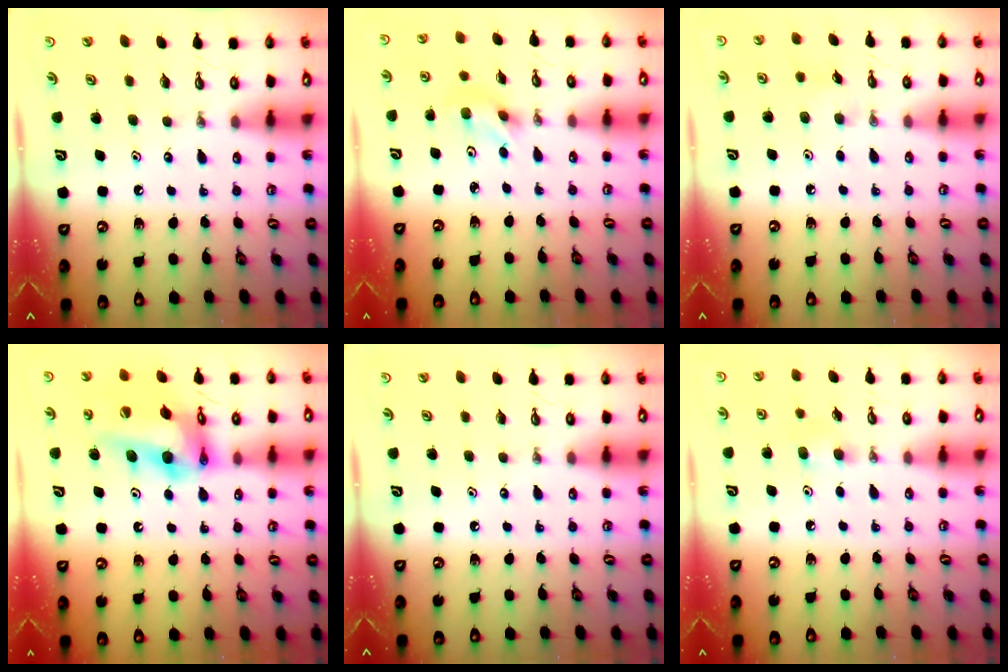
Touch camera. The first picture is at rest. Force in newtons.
{"total": 3.8, "press": 3.0, "slide": 2.3}
{"total": 5.2, "press": 5.0, "slide": 1.7}
{"total": 18.5, "press": 17.8, "slide": 5.3}
{"total": 0.0}
{"total": 5.0, "press": 4.8, "slide": 1.4}